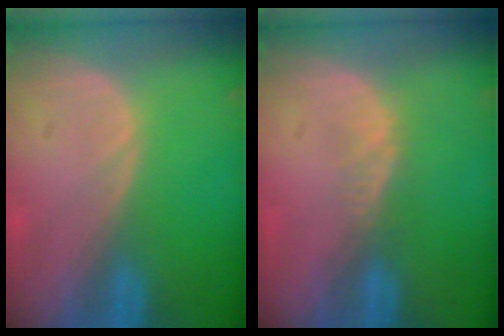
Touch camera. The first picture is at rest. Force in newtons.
{"total": 2.1, "press": 1.5, "slide": 1.4}